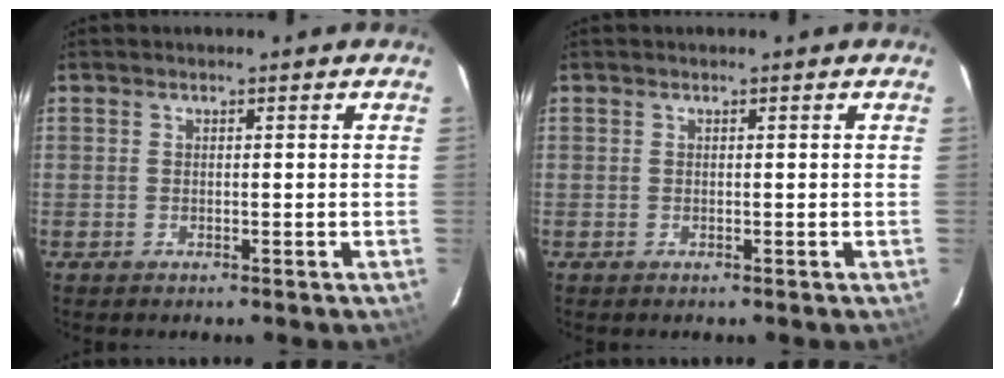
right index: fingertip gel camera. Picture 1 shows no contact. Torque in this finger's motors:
{"motor_torque": [0.00, 0.00, 0.00, 0.00]}